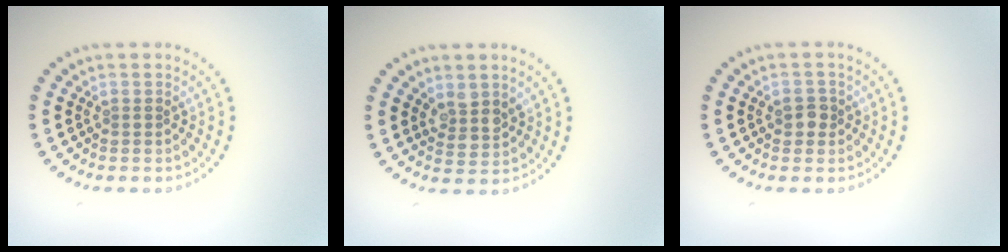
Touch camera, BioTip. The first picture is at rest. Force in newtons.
{"total": 2.4, "press": 2.1, "slide": 1.2}
{"total": 1.7, "press": 1.6, "slide": 0.4}